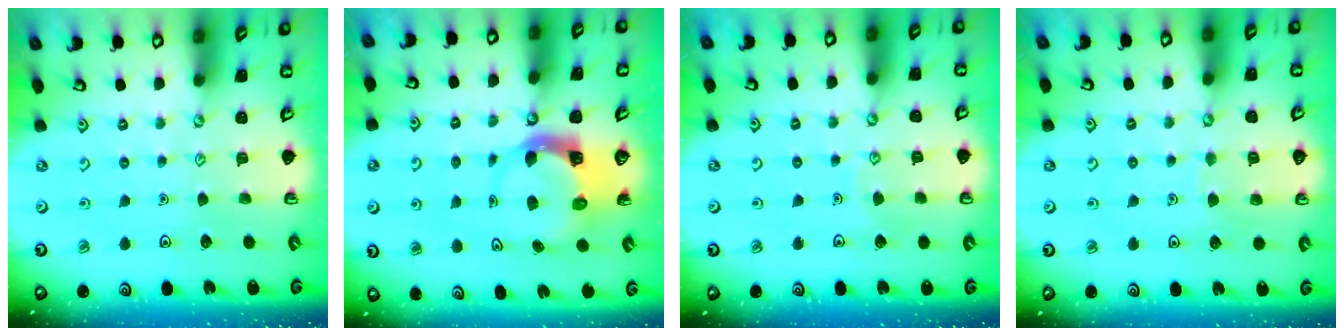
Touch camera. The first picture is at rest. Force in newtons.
{"total": 6.2, "press": 6.1, "slide": 1.1}
{"total": 3.4, "press": 3.4, "slide": 0.3}
{"total": 3.9, "press": 3.9, "slide": 0.3}